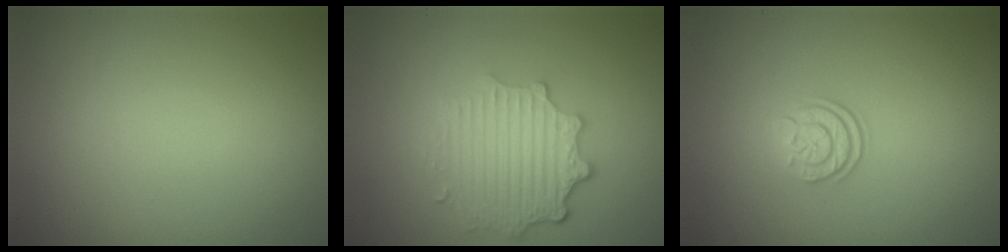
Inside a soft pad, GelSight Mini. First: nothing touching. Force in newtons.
{"total": 4.4, "press": 3.6, "slide": 2.6}
{"total": 2.4, "press": 1.8, "slide": 1.6}